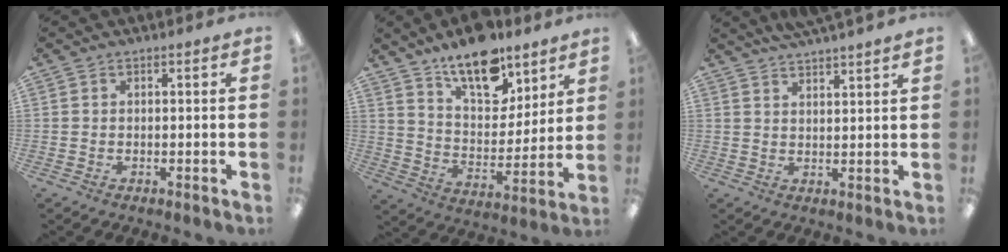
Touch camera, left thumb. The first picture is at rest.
{"total": 15.9, "force": [11.9, 7.0, 7.8], "torque": [-0.131, -0.069, 0.213]}
{"total": 3.4, "force": [3.3, -0.7, 0.4], "torque": [-0.016, -0.018, 0.061]}